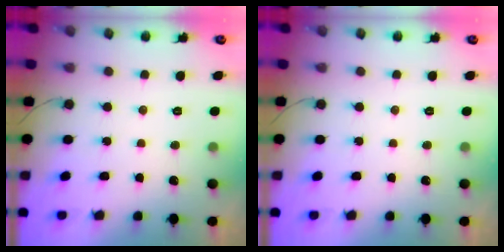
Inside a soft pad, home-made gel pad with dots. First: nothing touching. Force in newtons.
{"total": 0.0}